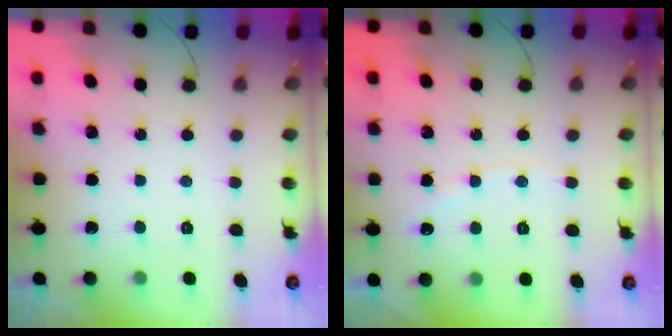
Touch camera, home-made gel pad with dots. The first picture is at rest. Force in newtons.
{"total": 5.9, "press": 5.8, "slide": 0.8}